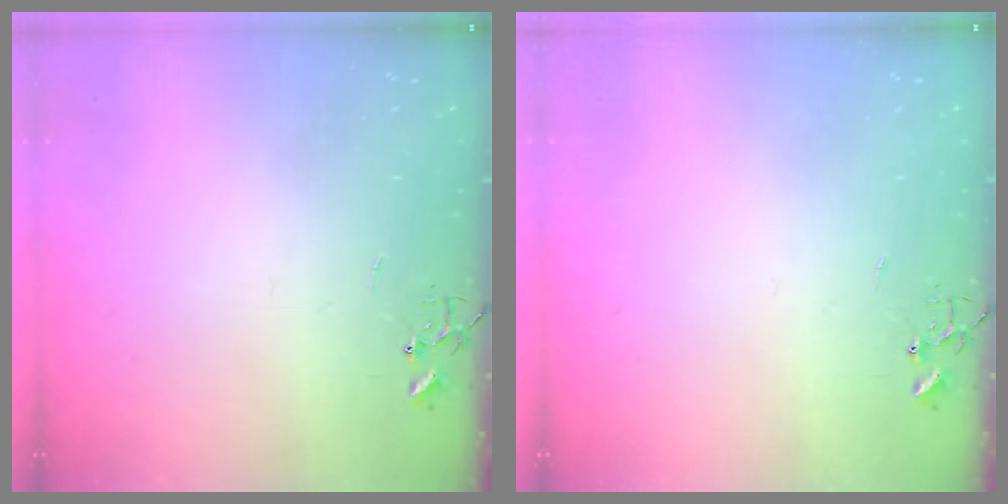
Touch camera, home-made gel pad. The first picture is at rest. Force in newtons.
{"total": 0.0}